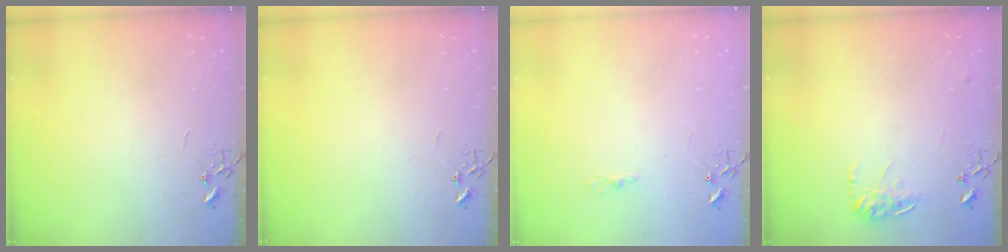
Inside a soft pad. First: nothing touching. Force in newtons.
{"total": 0.0}
{"total": 3.1, "press": 3.1, "slide": 0.3}
{"total": 10.8, "press": 10.7, "slide": 0.6}